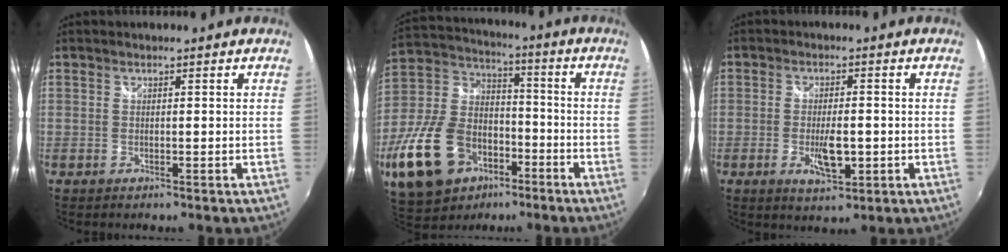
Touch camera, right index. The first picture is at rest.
{"total": 22.5, "force": [-10.9, 14.6, 13.2], "torque": [-0.306, 0.002, -0.177]}
{"total": 6.1, "force": [-1.6, 2.3, 5.4], "torque": [-0.100, -0.010, -0.024]}